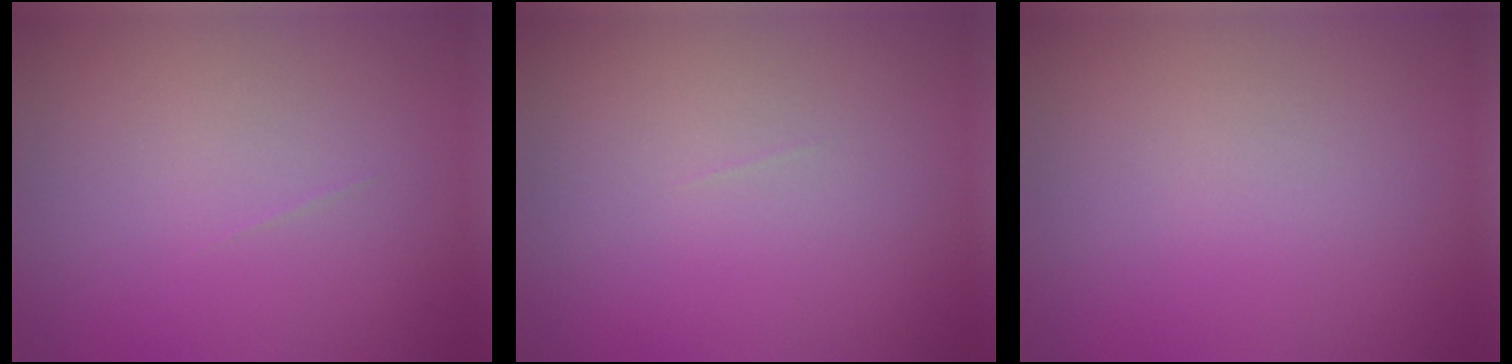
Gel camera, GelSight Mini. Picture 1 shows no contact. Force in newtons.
{"total": 0.0}
{"total": 0.0}